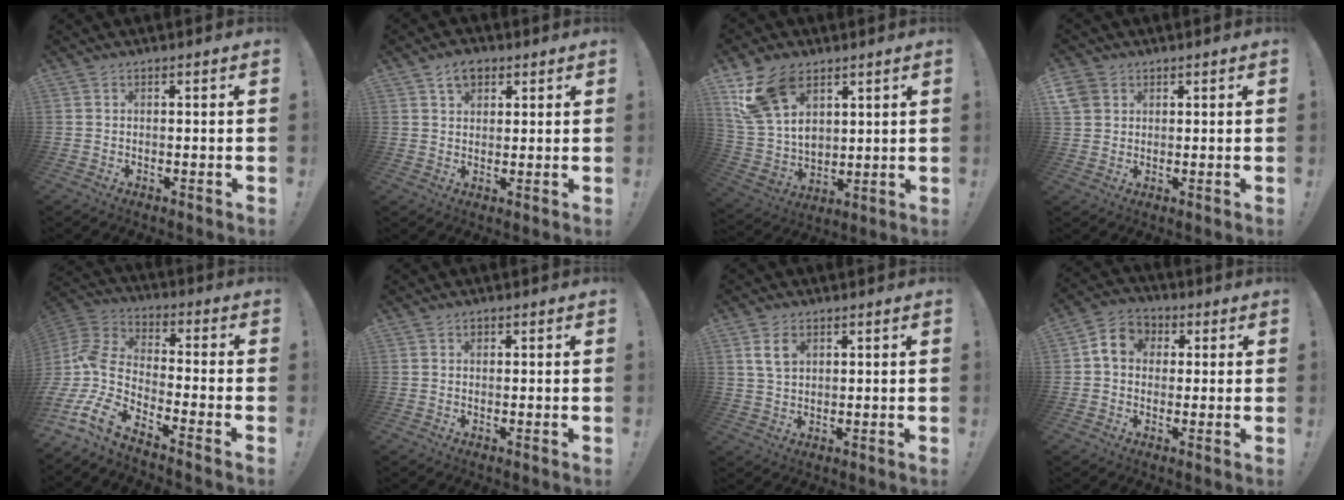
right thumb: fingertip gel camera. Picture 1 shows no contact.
{"total": 5.6, "force": [3.2, 3.8, 2.6], "torque": [-0.038, -0.005, 0.058]}
{"total": 16.7, "force": [8.4, 11.0, 9.4], "torque": [-0.195, -0.041, 0.161]}
{"total": 4.6, "force": [2.3, 3.7, 1.5], "torque": [-0.022, -0.007, 0.045]}
{"total": 11.7, "force": [-7.1, 5.5, 7.5], "torque": [-0.168, 0.029, -0.130]}
{"total": 0.7, "force": [0.1, 0.7, 0.1], "torque": [0.000, 0.002, 0.002]}
{"total": 5.6, "force": [2.3, 3.7, 3.5], "torque": [-0.059, 0.001, 0.043]}
{"total": 7.9, "force": [1.3, 6.8, 3.8], "torque": [-0.058, 0.015, 0.029]}